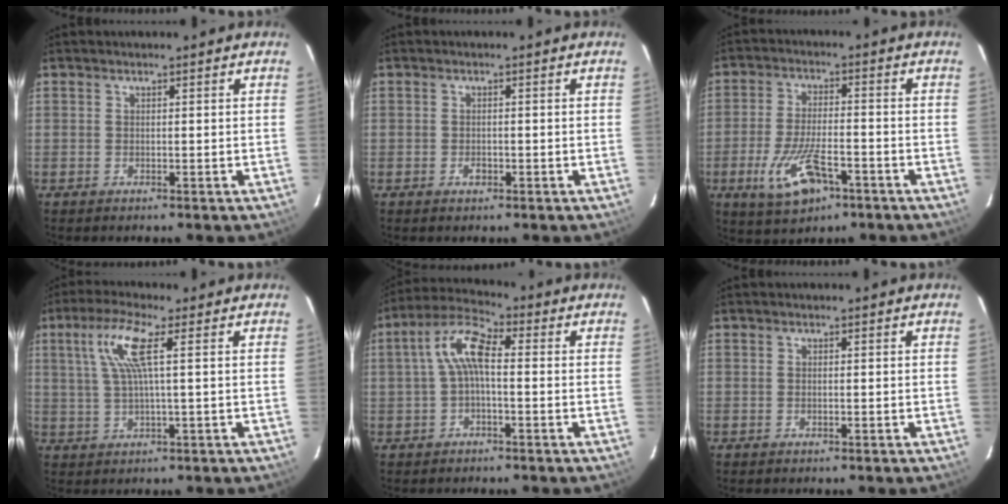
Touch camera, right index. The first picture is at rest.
{"total": 1.4, "force": [-0.6, 0.8, 0.9], "torque": [-0.017, 0.002, -0.010]}
{"total": 10.6, "force": [-4.8, 4.3, 8.4], "torque": [-0.183, -0.014, -0.081]}
{"total": 7.4, "force": [2.2, 0.4, 7.1], "torque": [-0.141, 0.008, 0.048]}
{"total": 7.3, "force": [0.0, 2.8, 6.7], "torque": [-0.148, 0.026, -0.003]}
{"total": 0.0}